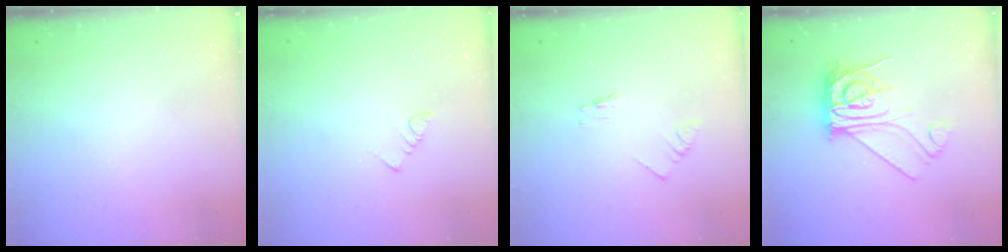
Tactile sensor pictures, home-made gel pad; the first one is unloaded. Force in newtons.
{"total": 3.0, "press": 3.0, "slide": 0.2}
{"total": 0.7, "press": 0.7, "slide": 0.1}
{"total": 11.8, "press": 11.8, "slide": 1.2}